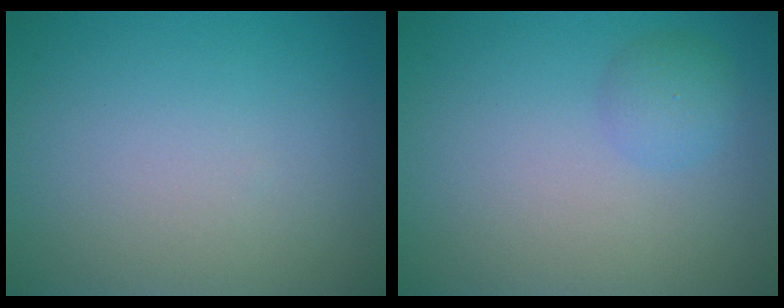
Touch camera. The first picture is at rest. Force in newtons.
{"total": 1.9, "press": 1.9, "slide": 0.1}